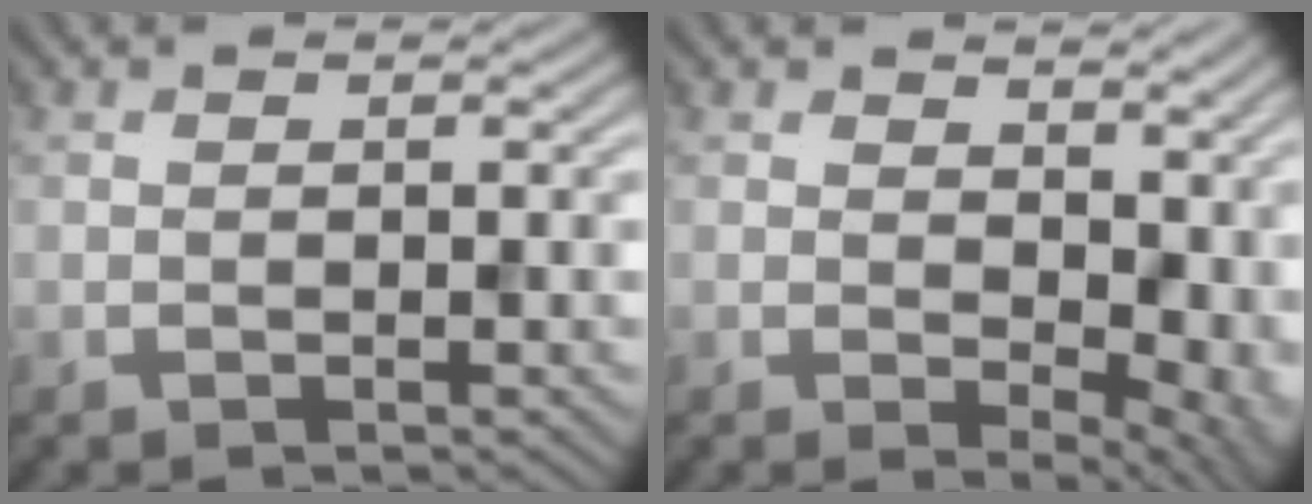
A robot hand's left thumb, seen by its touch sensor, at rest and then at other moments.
{"total": 8.5, "force": [2.3, 5.3, 6.3], "torque": [-0.093, -0.019, 0.054]}